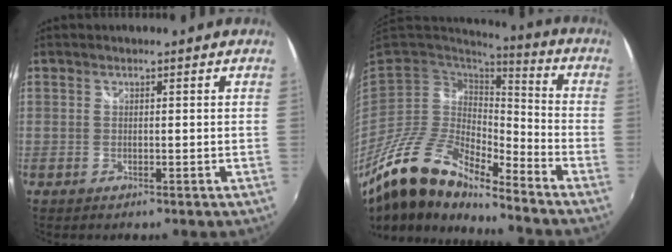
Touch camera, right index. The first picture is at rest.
{"total": 16.5, "force": [-12.8, 4.4, 9.5], "torque": [-0.180, -0.023, -0.248]}